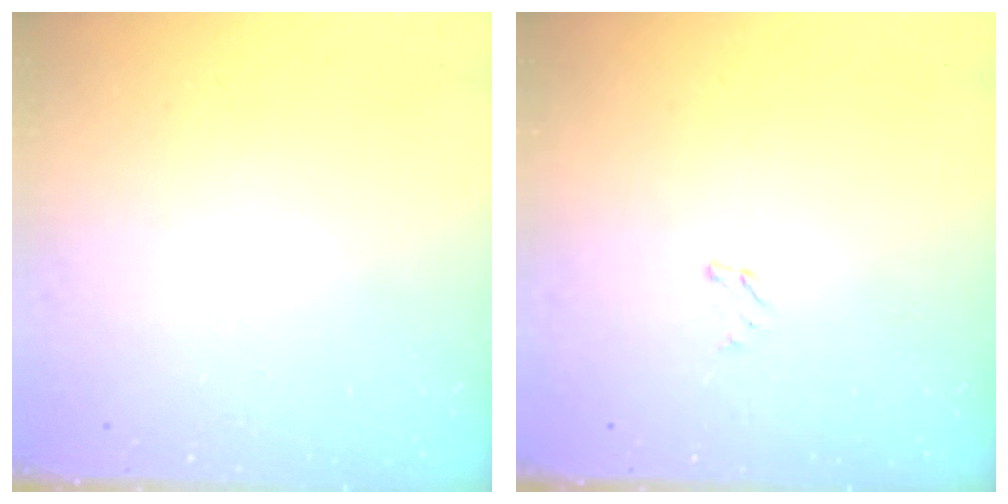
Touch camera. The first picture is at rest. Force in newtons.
{"total": 1.3, "press": 1.2, "slide": 0.1}